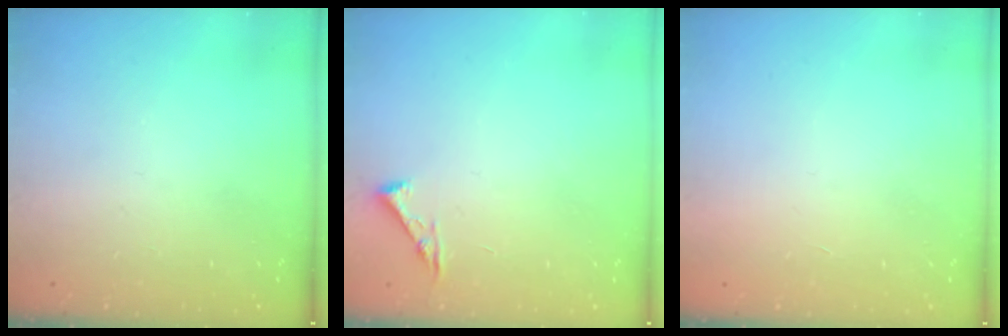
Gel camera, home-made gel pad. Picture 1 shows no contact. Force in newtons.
{"total": 5.3, "press": 5.2, "slide": 0.7}
{"total": 1.7, "press": 1.7, "slide": 0.1}